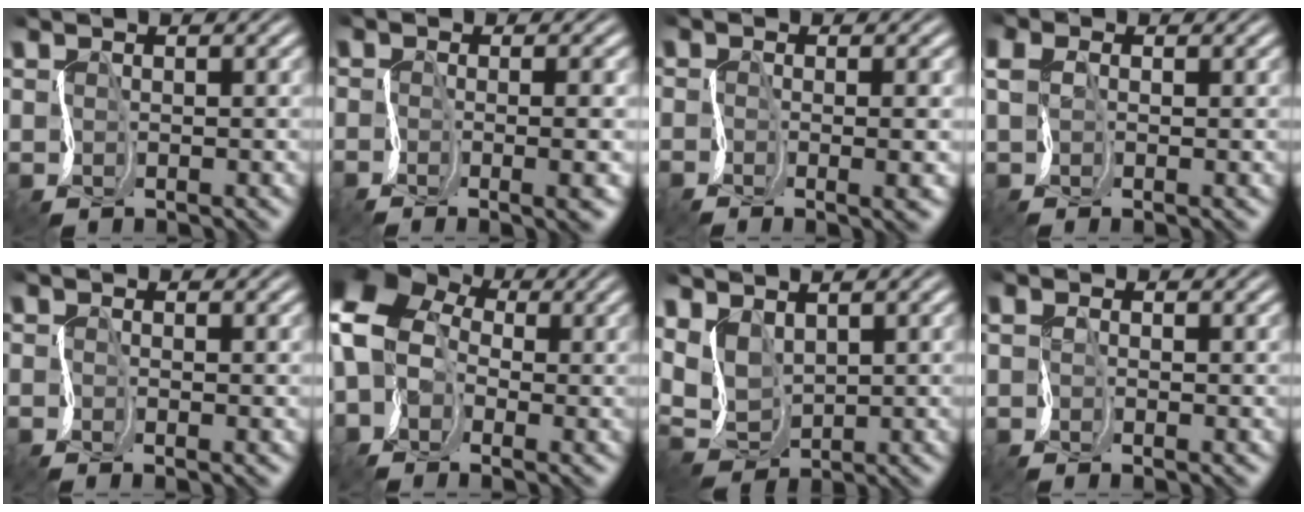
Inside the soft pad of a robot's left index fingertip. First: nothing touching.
{"total": 4.0, "force": [-0.5, 1.0, 3.8], "torque": [-0.027, 0.000, -0.017]}
{"total": 3.4, "force": [-0.2, 0.9, 3.3], "torque": [-0.024, 0.006, -0.015]}
{"total": 2.2, "force": [0.5, 1.3, 1.7], "torque": [-0.037, 0.019, 0.006]}
{"total": 0.9, "force": [-0.3, 0.0, 0.8], "torque": [0.000, 0.006, -0.016]}
{"total": 11.5, "force": [0.1, 8.7, 7.5], "torque": [-0.151, 0.024, -0.040]}
{"total": 2.9, "force": [1.4, 1.3, 2.2], "torque": [-0.055, 0.004, 0.021]}
{"total": 0.8, "force": [0.0, 0.0, 0.8], "torque": [-0.018, 0.005, 0.000]}